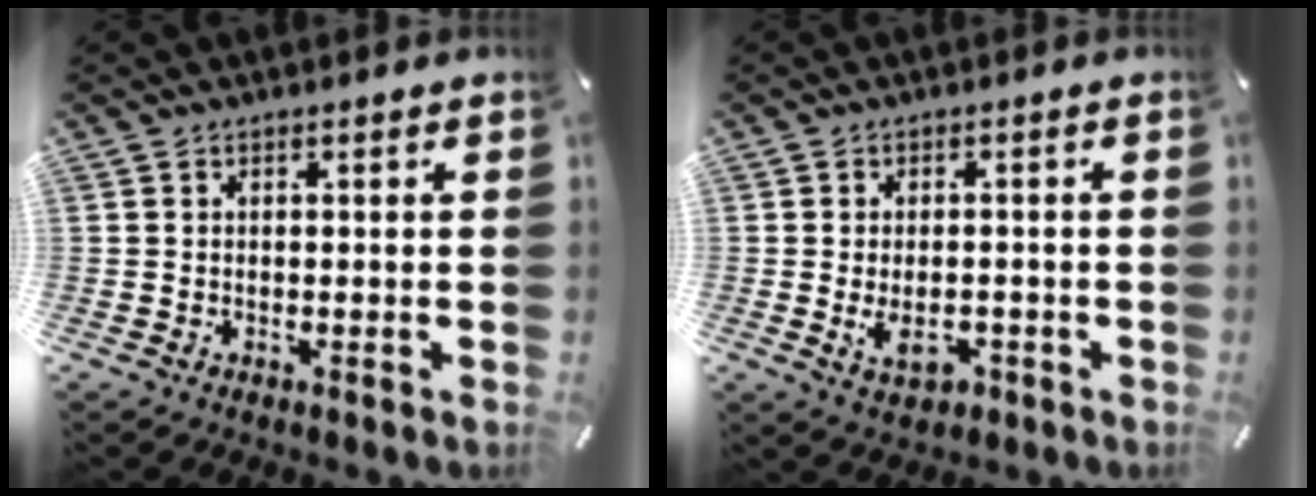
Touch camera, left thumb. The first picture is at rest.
{"total": 5.4, "force": [-1.5, 3.5, 3.9], "torque": [-0.067, -0.006, -0.029]}